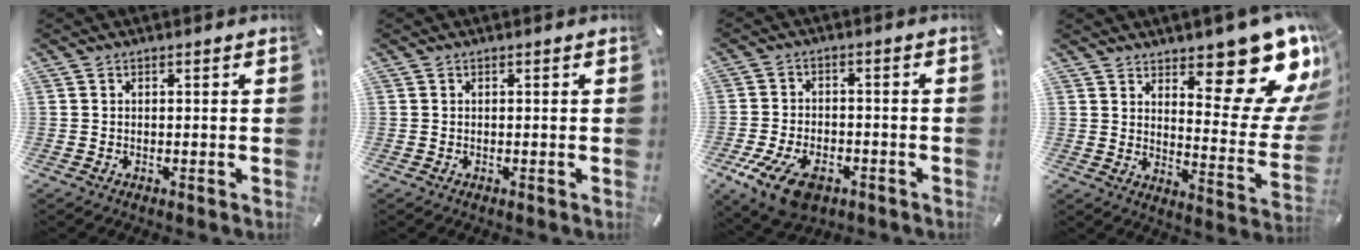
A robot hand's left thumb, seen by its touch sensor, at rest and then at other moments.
{"total": 0.0}
{"total": 10.4, "force": [-5.7, 5.9, 6.3], "torque": [-0.141, 0.017, -0.103]}
{"total": 18.8, "force": [12.8, 7.5, 11.7], "torque": [-0.124, -0.122, 0.211]}